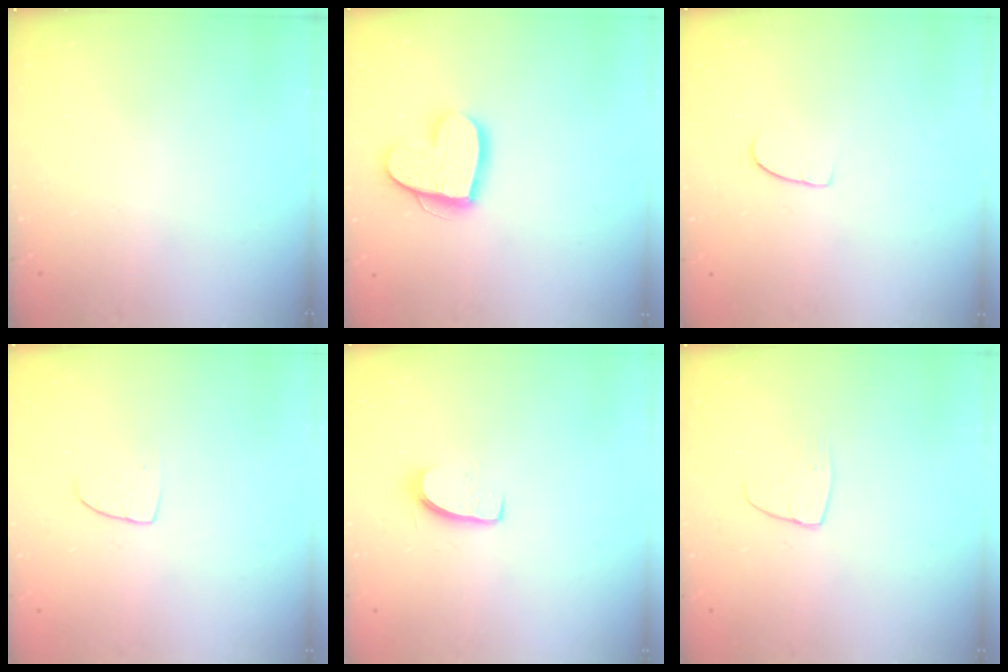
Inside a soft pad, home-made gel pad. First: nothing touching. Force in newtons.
{"total": 15.0, "press": 15.0, "slide": 1.1}
{"total": 5.4, "press": 5.4, "slide": 0.4}
{"total": 6.4, "press": 6.4, "slide": 0.5}
{"total": 6.7, "press": 6.7, "slide": 0.5}
{"total": 4.3, "press": 4.3, "slide": 0.3}